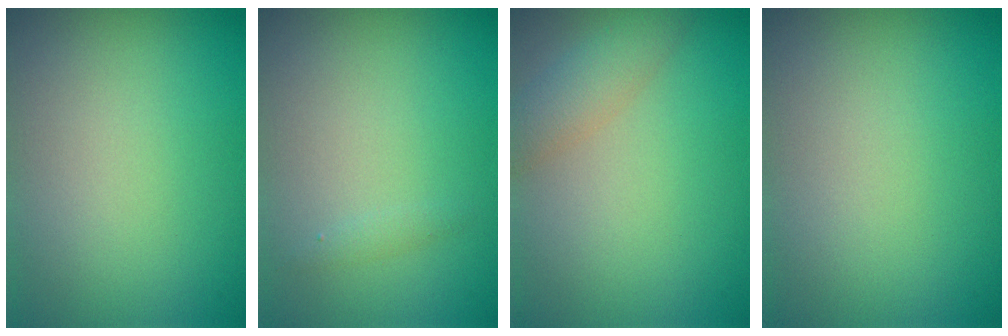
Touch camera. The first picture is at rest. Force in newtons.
{"total": 0.6, "press": 0.6, "slide": 0.0}
{"total": 2.5, "press": 2.5, "slide": 0.1}
{"total": 0.0}